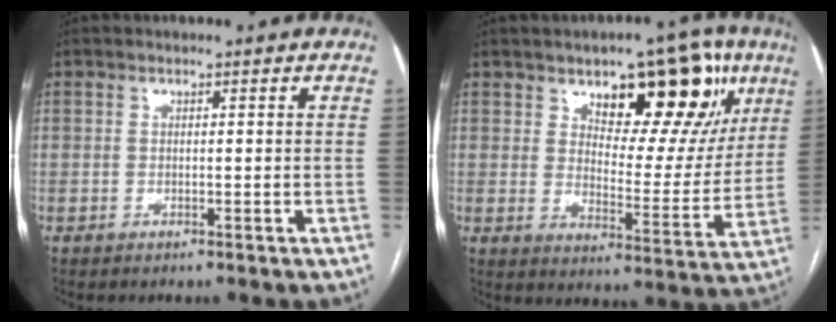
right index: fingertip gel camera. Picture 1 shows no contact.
{"total": 16.9, "force": [8.9, 7.6, 12.2], "torque": [-0.137, 0.009, 0.129]}